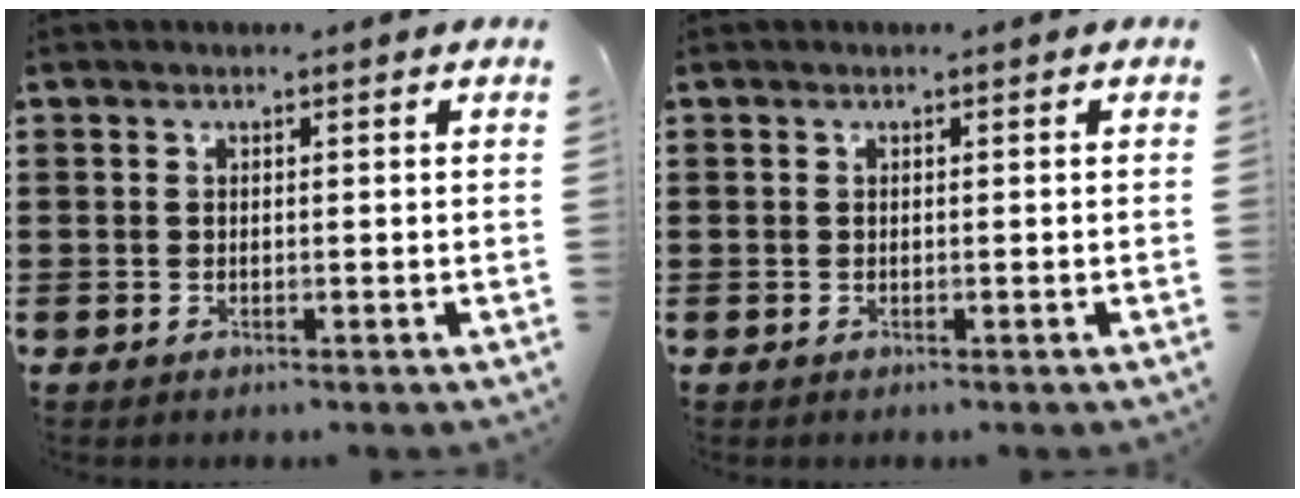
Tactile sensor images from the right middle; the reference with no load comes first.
{"total": 0.0}